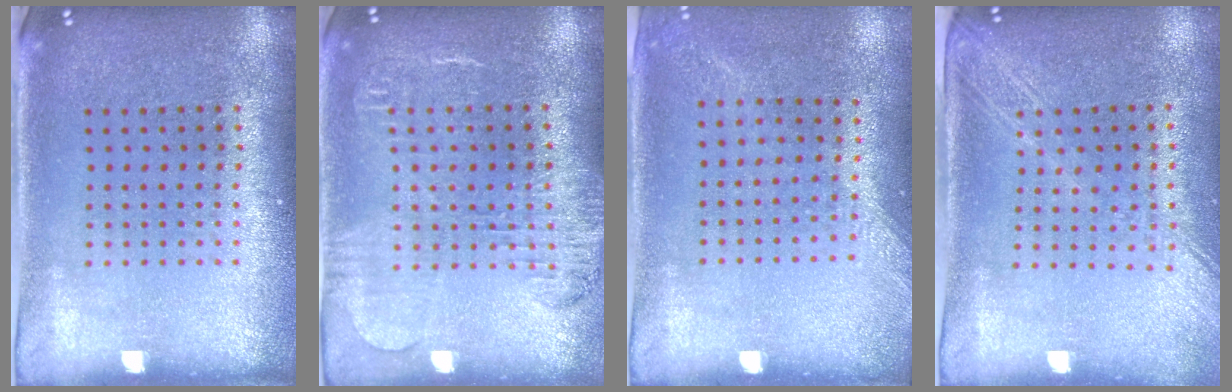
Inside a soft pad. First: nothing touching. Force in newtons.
{"total": 1.8, "press": 1.7, "slide": 0.7}
{"total": 1.3, "press": 1.0, "slide": 0.8}
{"total": 2.0, "press": 1.7, "slide": 1.1}